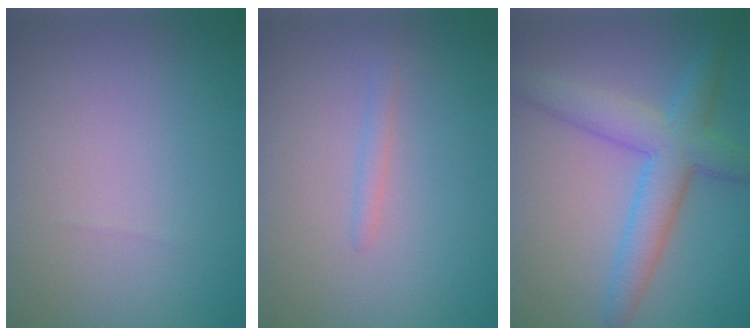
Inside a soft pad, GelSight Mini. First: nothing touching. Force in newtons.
{"total": 1.0, "press": 1.0, "slide": 0.0}
{"total": 5.4, "press": 5.4, "slide": 0.1}